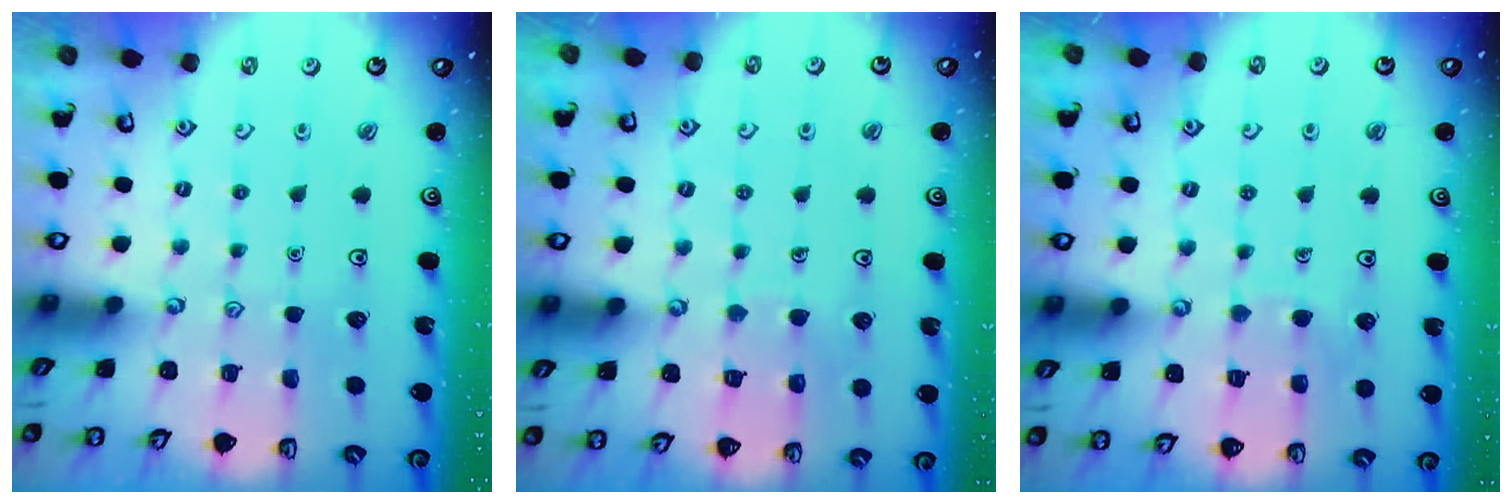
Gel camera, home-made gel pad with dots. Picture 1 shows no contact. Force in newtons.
{"total": 6.8, "press": 6.7, "slide": 0.5}
{"total": 5.5, "press": 5.5, "slide": 0.5}